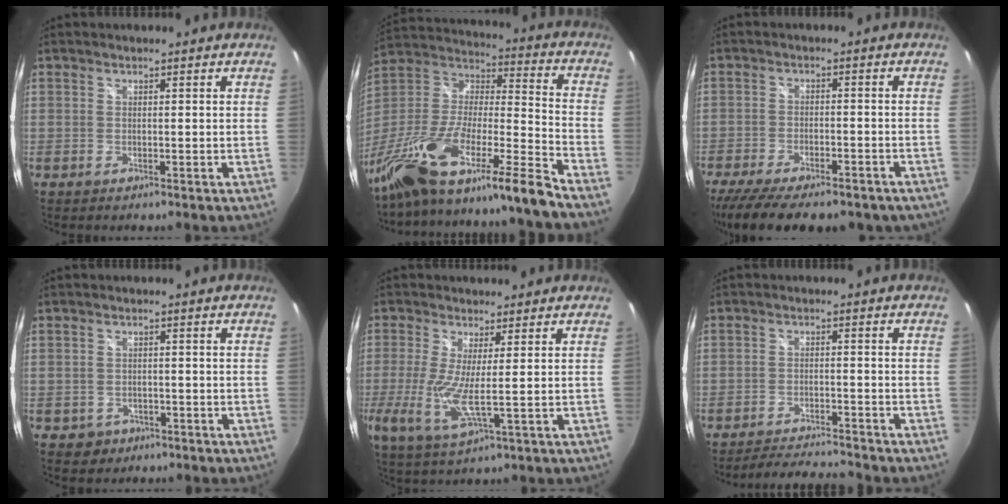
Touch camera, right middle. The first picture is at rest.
{"total": 26.8, "force": [-19.4, 2.0, 18.4], "torque": [-0.295, -0.049, -0.338]}
{"total": 18.1, "force": [-14.2, 5.9, 9.5], "torque": [-0.196, -0.040, -0.202]}
{"total": 3.5, "force": [-1.6, 3.0, 0.8], "torque": [-0.026, 0.004, -0.017]}
{"total": 8.3, "force": [-0.4, 1.0, 8.2], "torque": [-0.176, -0.018, -0.009]}
{"total": 8.0, "force": [-7.7, 0.3, 2.1], "torque": [-0.057, 0.005, -0.119]}